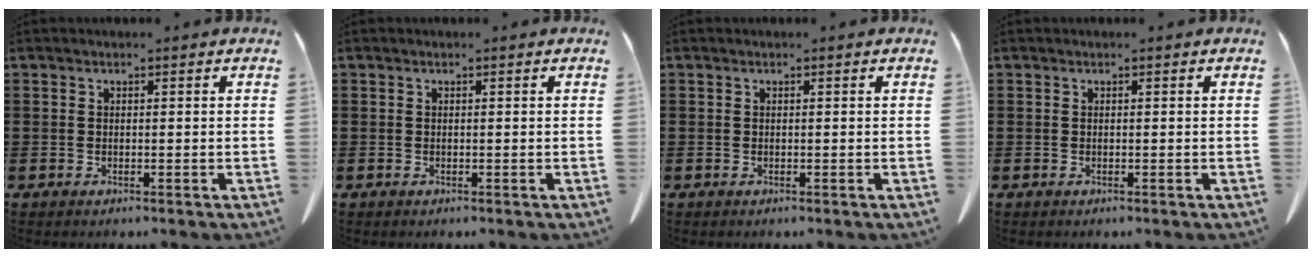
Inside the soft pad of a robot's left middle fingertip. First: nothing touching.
{"total": 0.0}
{"total": 0.0}
{"total": 0.0}